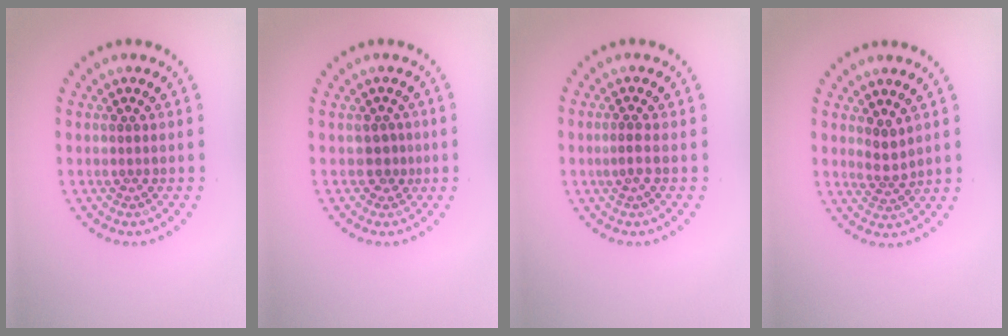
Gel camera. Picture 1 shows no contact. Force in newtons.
{"total": 1.4, "press": 1.2, "slide": 0.8}
{"total": 1.0, "press": 0.8, "slide": 0.6}
{"total": 1.7, "press": 1.3, "slide": 1.1}